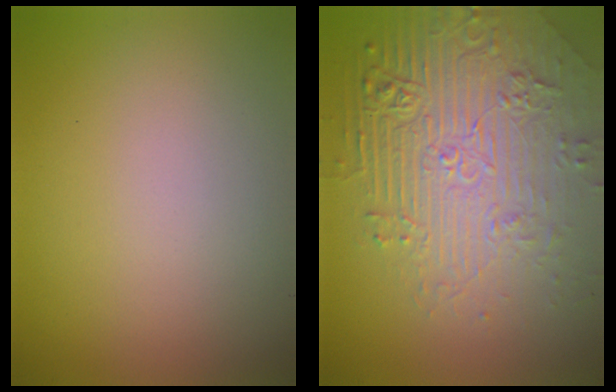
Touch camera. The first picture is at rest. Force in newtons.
{"total": 8.1, "press": 5.8, "slide": 5.7}